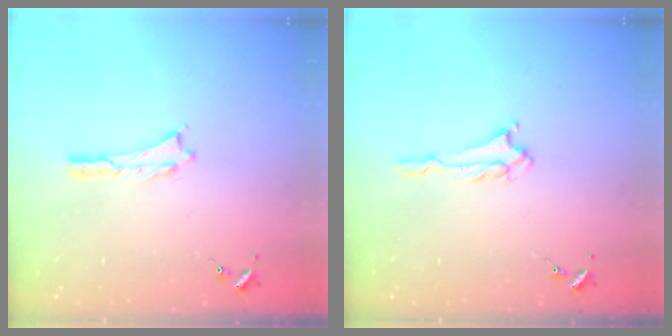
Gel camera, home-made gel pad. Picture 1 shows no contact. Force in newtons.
{"total": 1.4, "press": 1.3, "slide": 0.2}